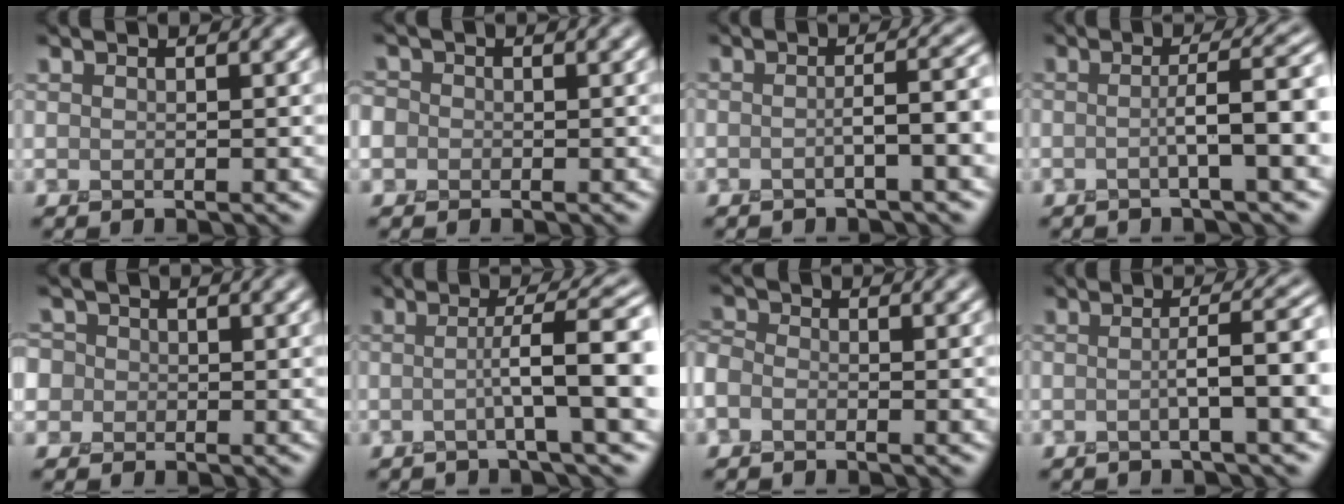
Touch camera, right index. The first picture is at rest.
{"total": 2.6, "force": [-0.1, 2.4, 0.8], "torque": [-0.008, 0.015, -0.028]}
{"total": 3.3, "force": [-0.9, 0.7, 3.1], "torque": [-0.042, 0.016, -0.026]}
{"total": 5.0, "force": [-0.7, 0.7, 5.0], "torque": [-0.074, 0.015, -0.023]}
{"total": 4.8, "force": [0.7, 4.3, 1.8], "torque": [-0.034, 0.038, -0.023]}
{"total": 6.6, "force": [-0.9, 0.7, 6.5], "torque": [-0.094, 0.010, -0.024]}
{"total": 2.3, "force": [-1.1, 1.7, 1.1], "torque": [-0.020, 0.006, -0.029]}
{"total": 4.5, "force": [-0.7, 0.7, 4.4], "torque": [-0.062, 0.015, -0.022]}